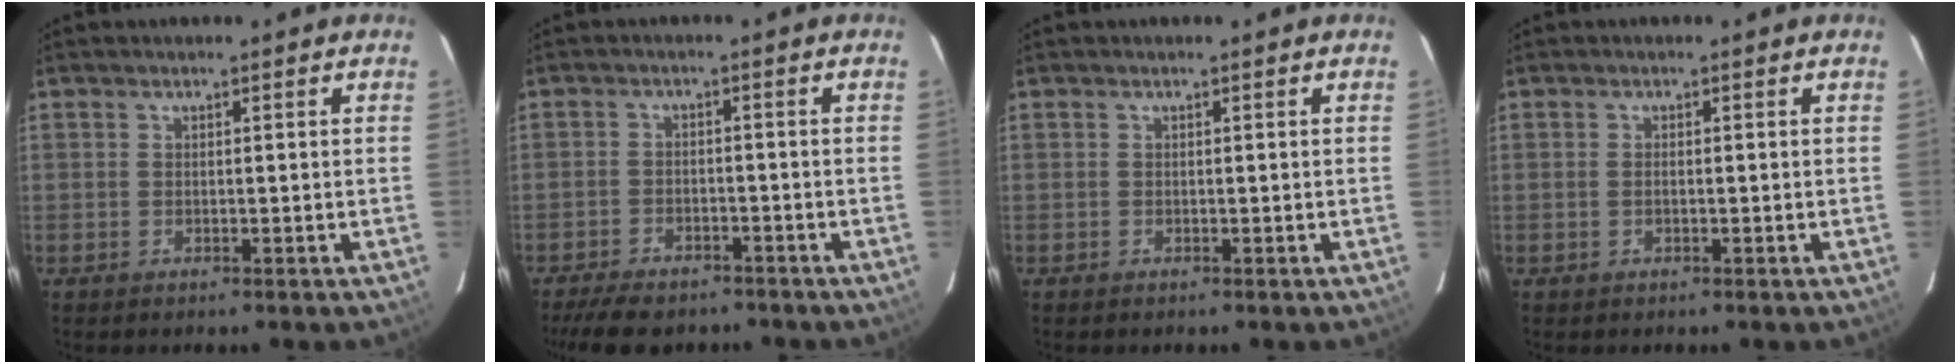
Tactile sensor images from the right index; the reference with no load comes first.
{"total": 10.1, "force": [-8.4, 4.0, 4.1], "torque": [-0.102, -0.010, -0.130]}
{"total": 0.0}
{"total": 0.7, "force": [-0.2, 0.4, 0.6], "torque": [-0.012, 0.000, -0.005]}